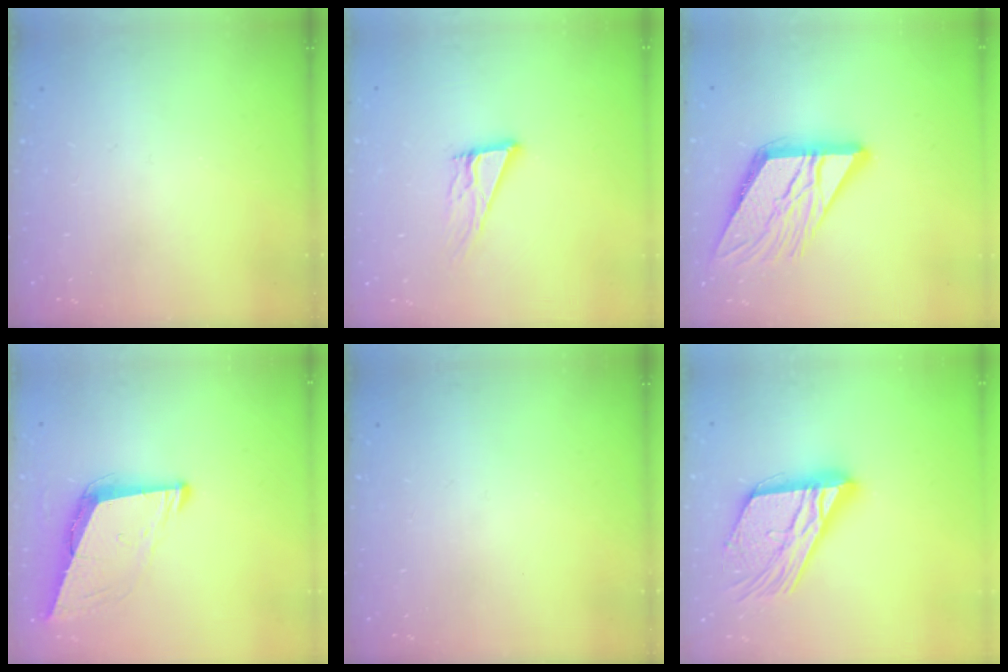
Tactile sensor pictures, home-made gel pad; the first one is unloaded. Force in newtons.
{"total": 12.4, "press": 11.9, "slide": 3.3}
{"total": 16.2, "press": 16.1, "slide": 1.8}
{"total": 8.3, "press": 7.8, "slide": 3.1}
{"total": 0.0}
{"total": 19.3, "press": 19.2, "slide": 1.8}